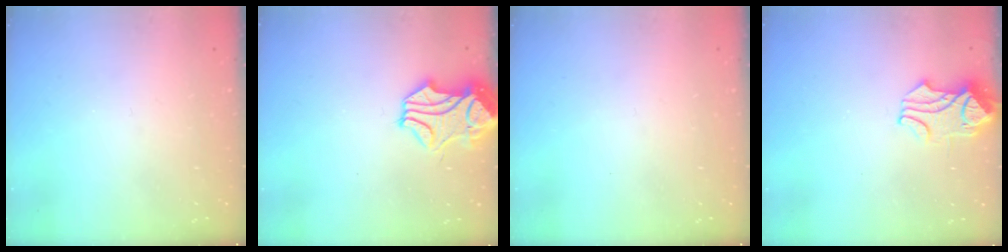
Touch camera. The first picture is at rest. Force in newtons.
{"total": 1.8, "press": 0.9, "slide": 1.5}
{"total": 0.0}
{"total": 1.2, "press": 0.0, "slide": 1.2}